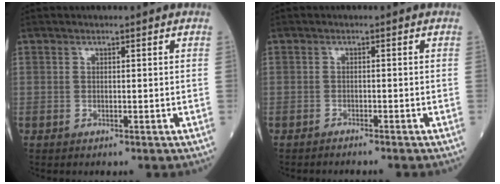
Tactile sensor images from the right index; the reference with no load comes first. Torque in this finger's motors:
{"motor_torque": [0.06, -0.07, -0.03, -0.01]}